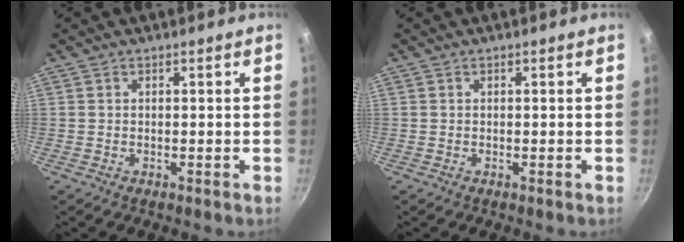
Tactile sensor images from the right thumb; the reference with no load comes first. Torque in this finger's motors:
{"motor_torque": [0.00, 0.00, 0.02, 0.01, 0.01]}